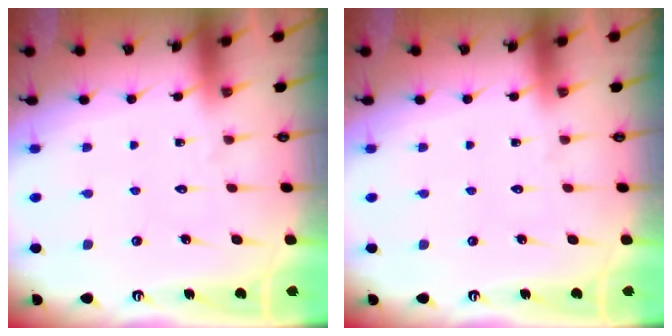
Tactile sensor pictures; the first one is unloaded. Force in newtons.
{"total": 0.0}